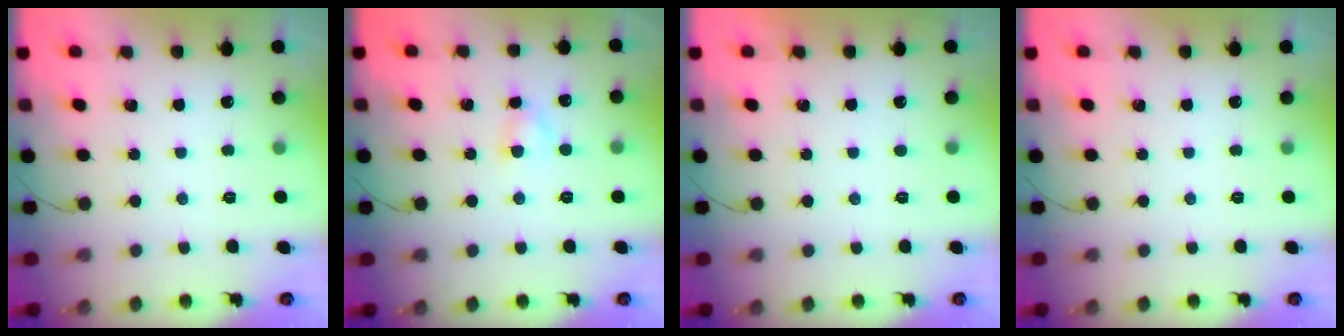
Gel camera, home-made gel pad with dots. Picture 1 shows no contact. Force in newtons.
{"total": 2.7, "press": 2.5, "slide": 1.0}
{"total": 1.0, "press": 1.0, "slide": 0.2}
{"total": 0.0}